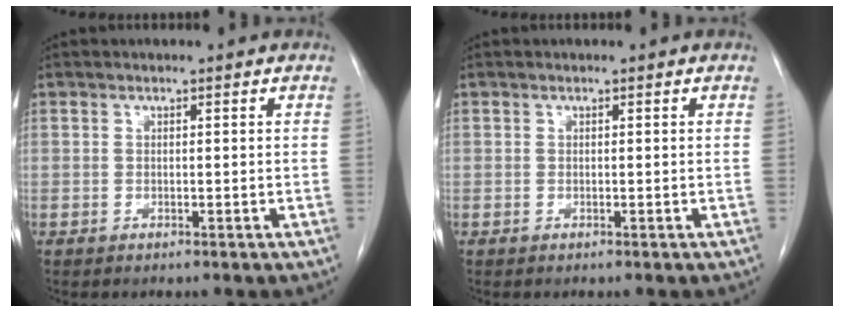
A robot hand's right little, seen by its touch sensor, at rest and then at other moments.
{"total": 0.0}